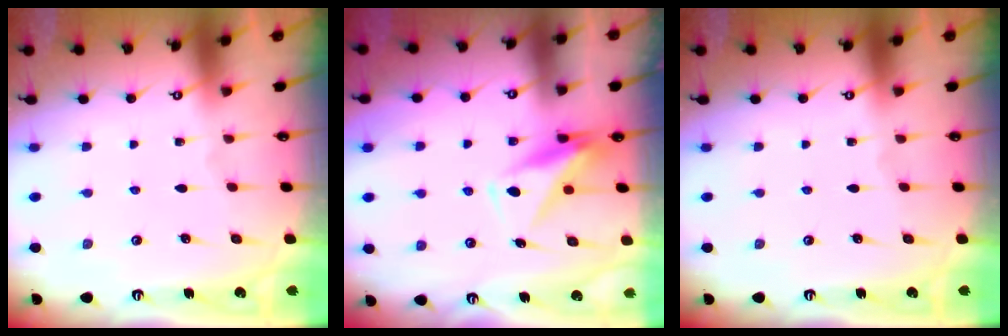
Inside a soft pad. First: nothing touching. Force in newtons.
{"total": 10.0, "press": 9.9, "slide": 1.7}
{"total": 0.0}